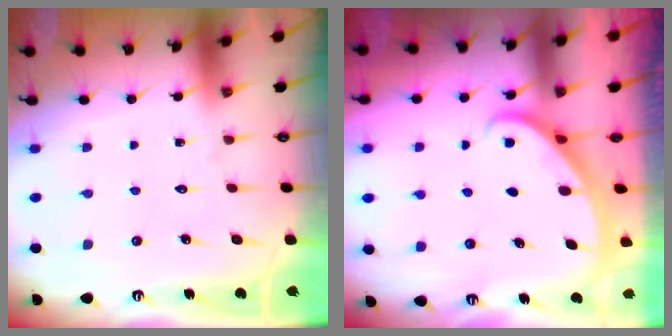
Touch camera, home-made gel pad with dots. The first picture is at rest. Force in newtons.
{"total": 2.0, "press": 2.0, "slide": 0.1}